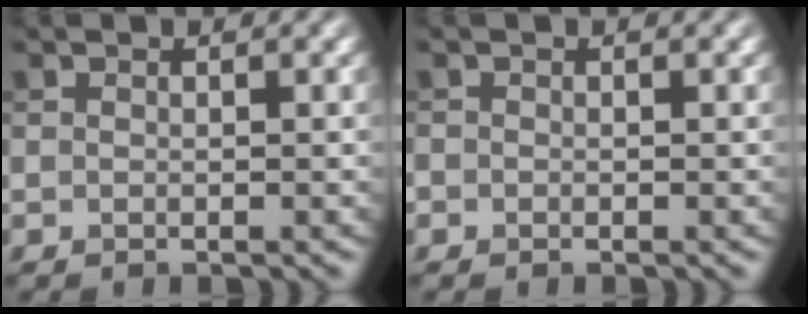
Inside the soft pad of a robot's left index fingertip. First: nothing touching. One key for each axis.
{"total": 0.5, "fx": -0.3, "fy": 0.4, "fz": 0.0, "tx": 0.002, "ty": -0.005, "tz": -0.006}